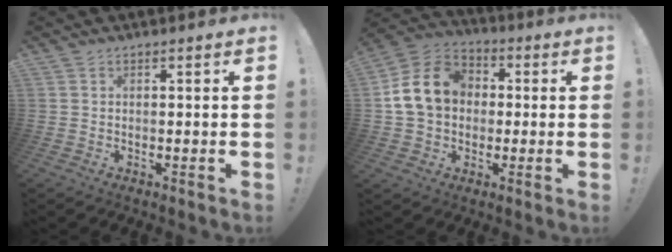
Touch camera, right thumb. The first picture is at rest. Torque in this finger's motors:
{"motor_torque": [1.72, 1.99, 0.86, -0.03, 0.06]}